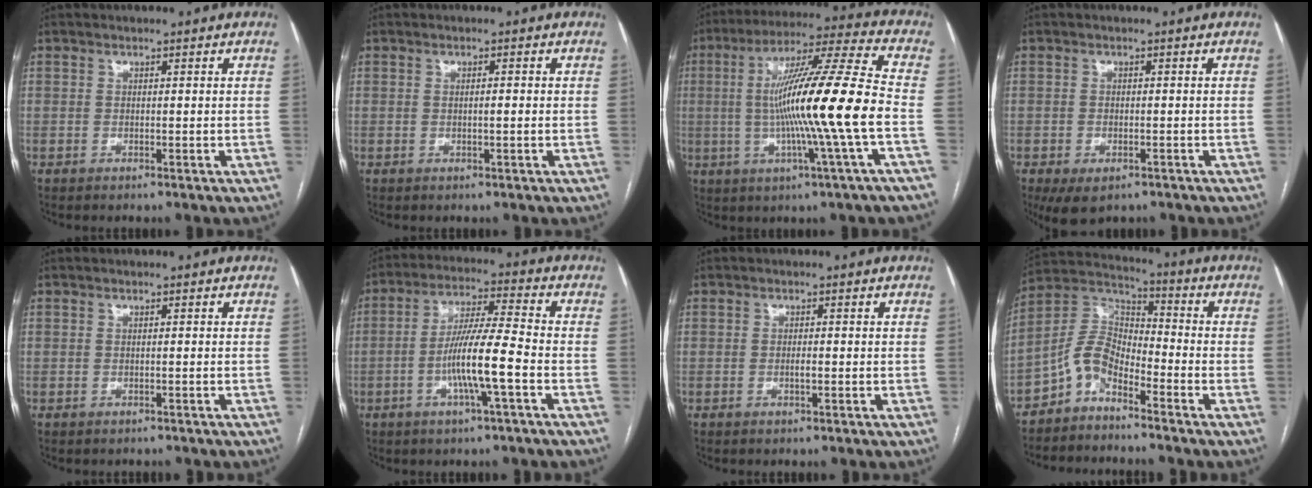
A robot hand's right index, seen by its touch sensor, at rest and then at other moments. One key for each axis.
{"total": 1.3, "fx": 0.0, "fy": 0.0, "fz": 1.3, "tx": -0.023, "ty": 0.002, "tz": 0.000}
{"total": 17.7, "fx": -2.2, "fy": -1.7, "fz": 17.5, "tx": -0.301, "ty": 0.000, "tz": -0.044}
{"total": 5.2, "fx": -3.3, "fy": 2.7, "fz": 3.0, "tx": -0.051, "ty": -0.008, "tz": -0.045}
{"total": 0.6, "fx": -0.5, "fy": 0.2, "fz": 0.2, "tx": -0.008, "ty": 0.000, "tz": -0.006}
{"total": 9.9, "fx": -3.0, "fy": 0.0, "fz": 9.5, "tx": -0.183, "ty": 0.002, "tz": -0.057}
{"total": 0.9, "fx": -0.2, "fy": 0.1, "fz": 0.8, "tx": -0.019, "ty": 0.000, "tz": -0.002}
{"total": 7.4, "fx": -4.9, "fy": 3.4, "fz": 4.4, "tx": -0.094, "ty": 0.026, "tz": -0.106}